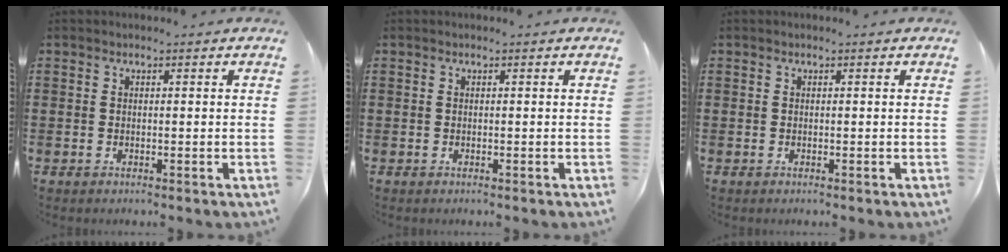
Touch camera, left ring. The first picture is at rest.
{"total": 0.0}
{"total": 0.0}